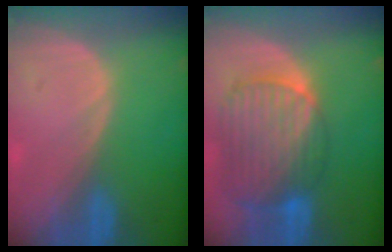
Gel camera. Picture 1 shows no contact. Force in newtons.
{"total": 10.7, "press": 9.2, "slide": 5.5}